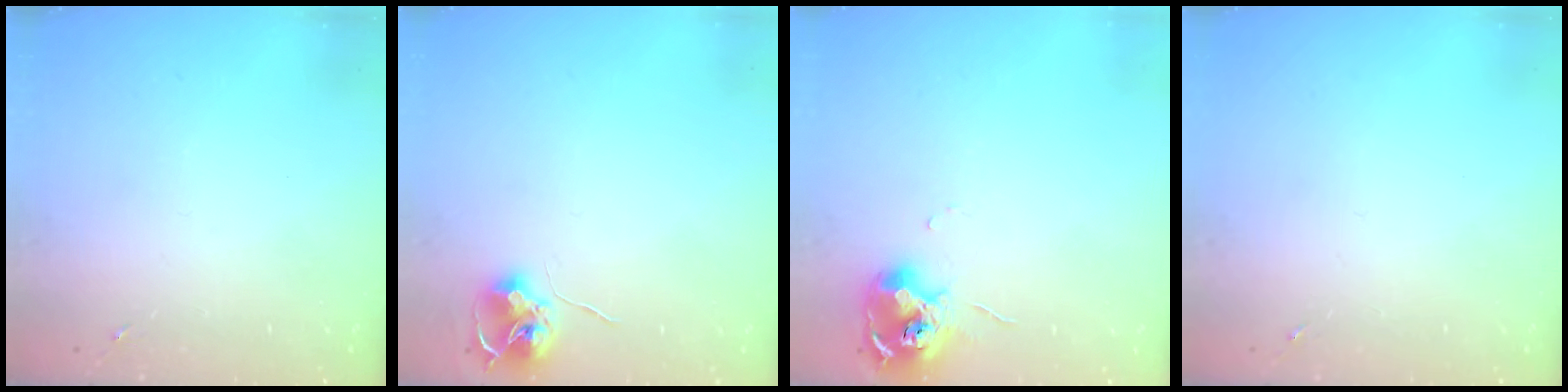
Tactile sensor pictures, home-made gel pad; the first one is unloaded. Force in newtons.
{"total": 7.9, "press": 7.9, "slide": 0.4}
{"total": 11.7, "press": 11.6, "slide": 1.0}
{"total": 0.0}